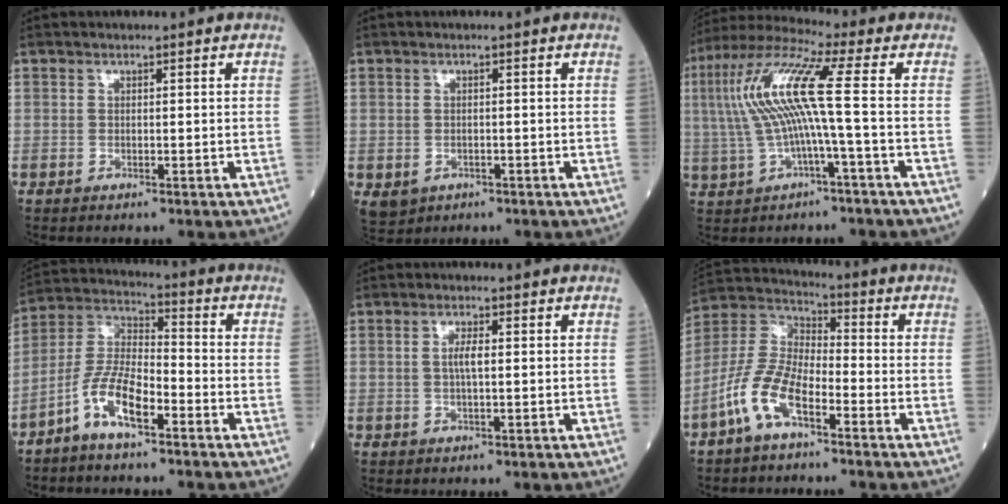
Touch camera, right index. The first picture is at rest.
{"total": 3.4, "force": [-1.5, 2.7, 1.4], "torque": [-0.022, -0.004, -0.013]}
{"total": 12.2, "force": [0.4, -0.2, 12.2], "torque": [-0.258, 0.027, 0.004]}
{"total": 9.4, "force": [-5.3, 2.6, 7.3], "torque": [-0.158, 0.006, -0.108]}
{"total": 2.4, "force": [0.2, 0.4, 2.3], "torque": [-0.047, 0.000, 0.003]}
{"total": 10.1, "force": [-5.5, 3.7, 7.7], "torque": [-0.185, 0.008, -0.113]}